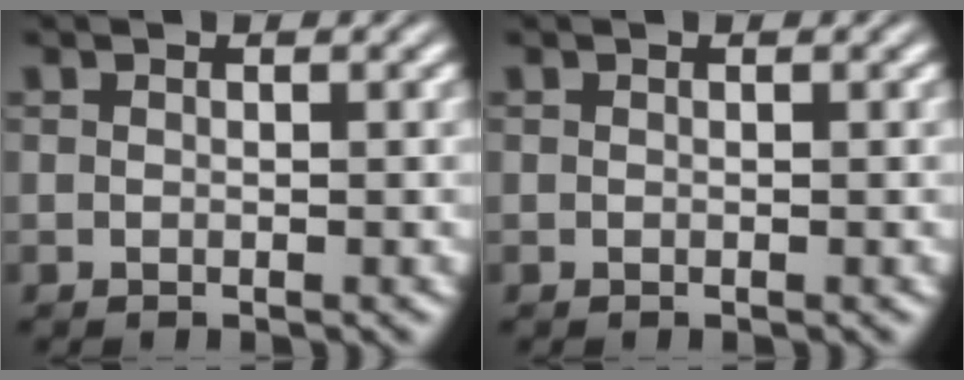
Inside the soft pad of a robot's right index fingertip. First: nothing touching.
{"total": 0.0}